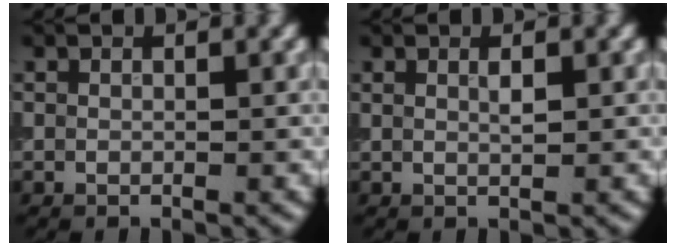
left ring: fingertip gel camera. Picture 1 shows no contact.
{"total": 0.9, "force": [0.4, 0.2, 0.8], "torque": [-0.014, 0.002, 0.007]}